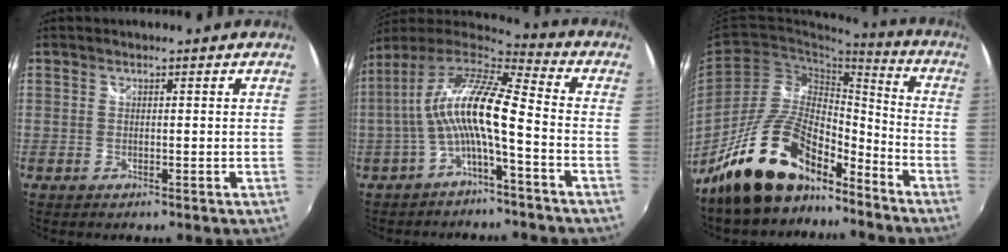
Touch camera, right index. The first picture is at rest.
{"total": 13.1, "force": [-1.7, 1.9, 12.8], "torque": [-0.245, 0.016, -0.036]}
{"total": 17.2, "force": [-13.2, 7.0, 8.6], "torque": [-0.167, 0.028, -0.226]}